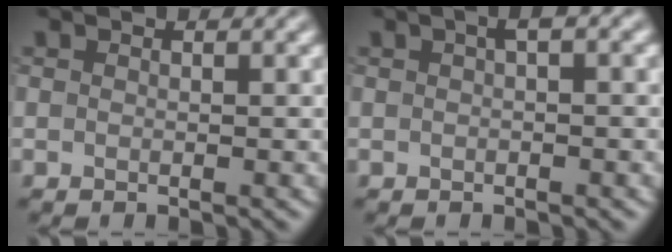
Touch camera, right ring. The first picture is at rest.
{"total": 1.2, "force": [0.3, 0.3, 1.1], "torque": [-0.020, 0.011, 0.005]}